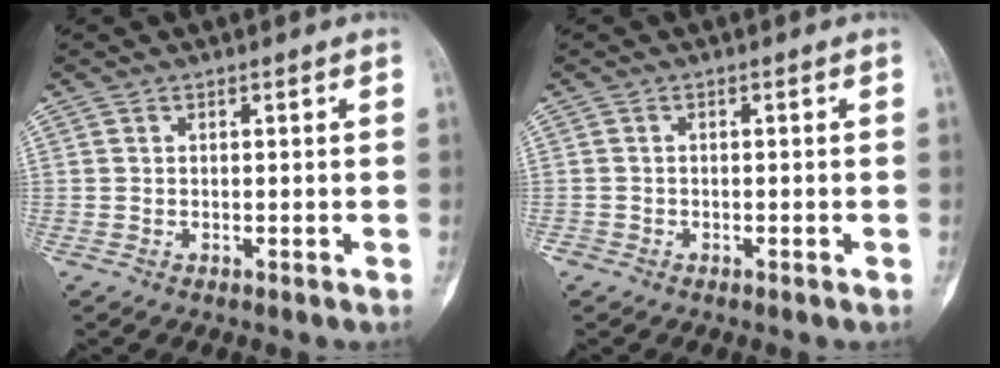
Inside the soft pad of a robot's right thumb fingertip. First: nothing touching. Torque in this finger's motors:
{"motor_torque": [0.39, 0.14, 0.25, 0.04, 0.01]}